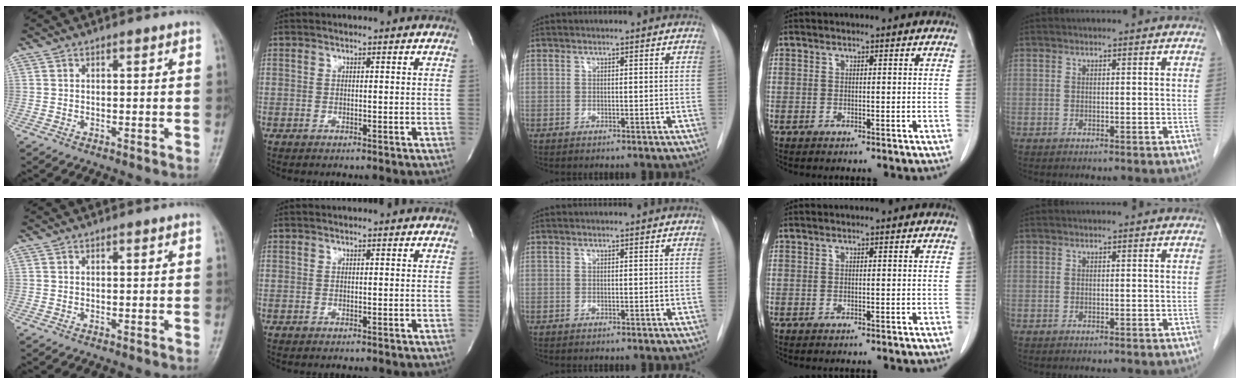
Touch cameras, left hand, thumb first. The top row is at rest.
{}